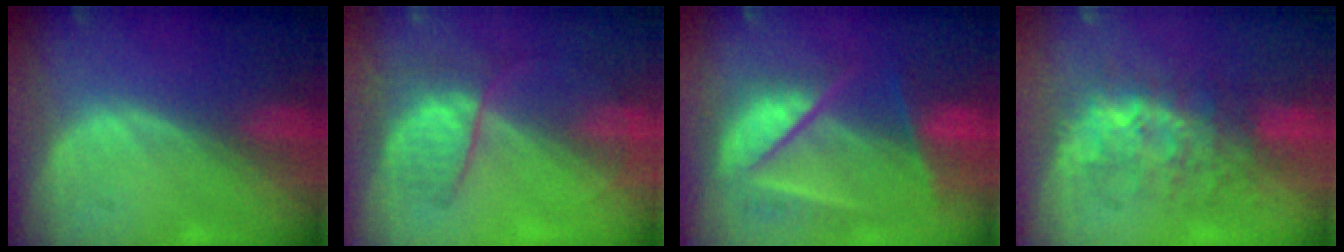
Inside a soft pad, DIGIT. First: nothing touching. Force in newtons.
{"total": 6.7, "press": 5.9, "slide": 3.2}
{"total": 9.9, "press": 8.3, "slide": 5.4}
{"total": 8.0, "press": 7.9, "slide": 0.8}